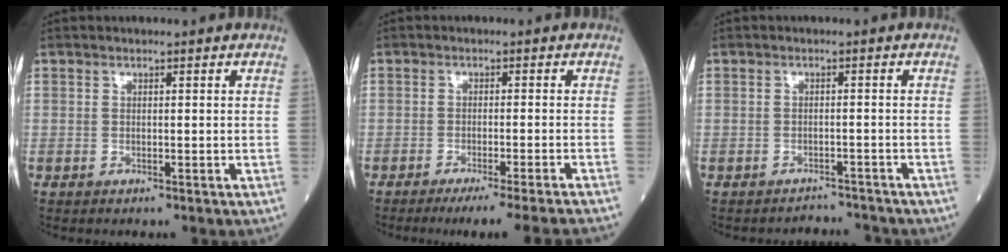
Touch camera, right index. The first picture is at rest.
{"total": 12.1, "force": [-10.8, -2.2, 5.0], "torque": [-0.030, -0.037, -0.144]}
{"total": 3.9, "force": [-3.8, 0.4, -0.7], "torque": [0.016, 0.002, -0.052]}